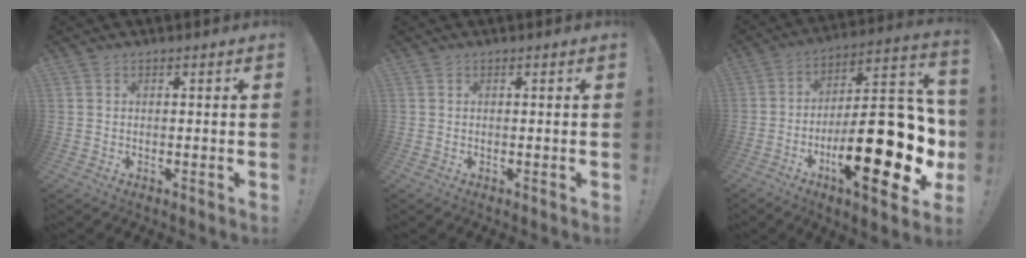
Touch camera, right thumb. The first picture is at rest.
{"total": 0.0}
{"total": 28.4, "force": [-7.2, 10.0, 25.5], "torque": [-0.390, 0.033, -0.106]}